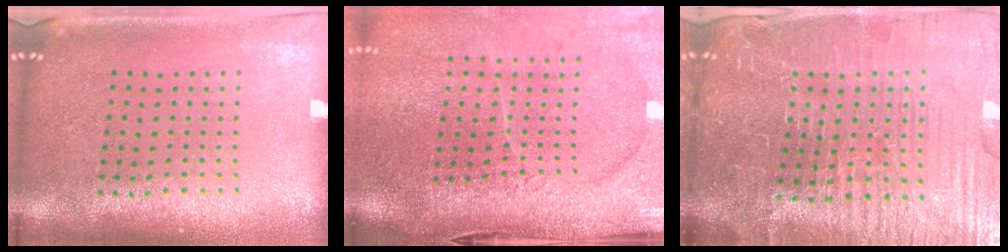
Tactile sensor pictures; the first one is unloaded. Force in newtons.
{"total": 4.6, "press": 3.6, "slide": 2.8}
{"total": 5.8, "press": 5.4, "slide": 2.3}